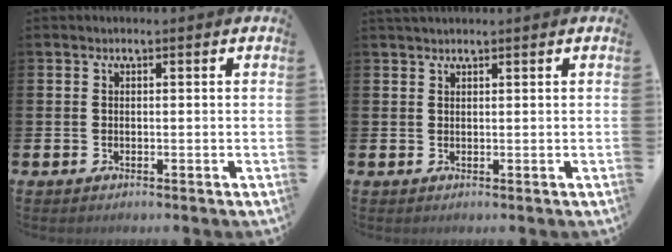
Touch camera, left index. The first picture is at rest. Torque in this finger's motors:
{"motor_torque": [-0.15, -0.38, 0.40, 0.10]}